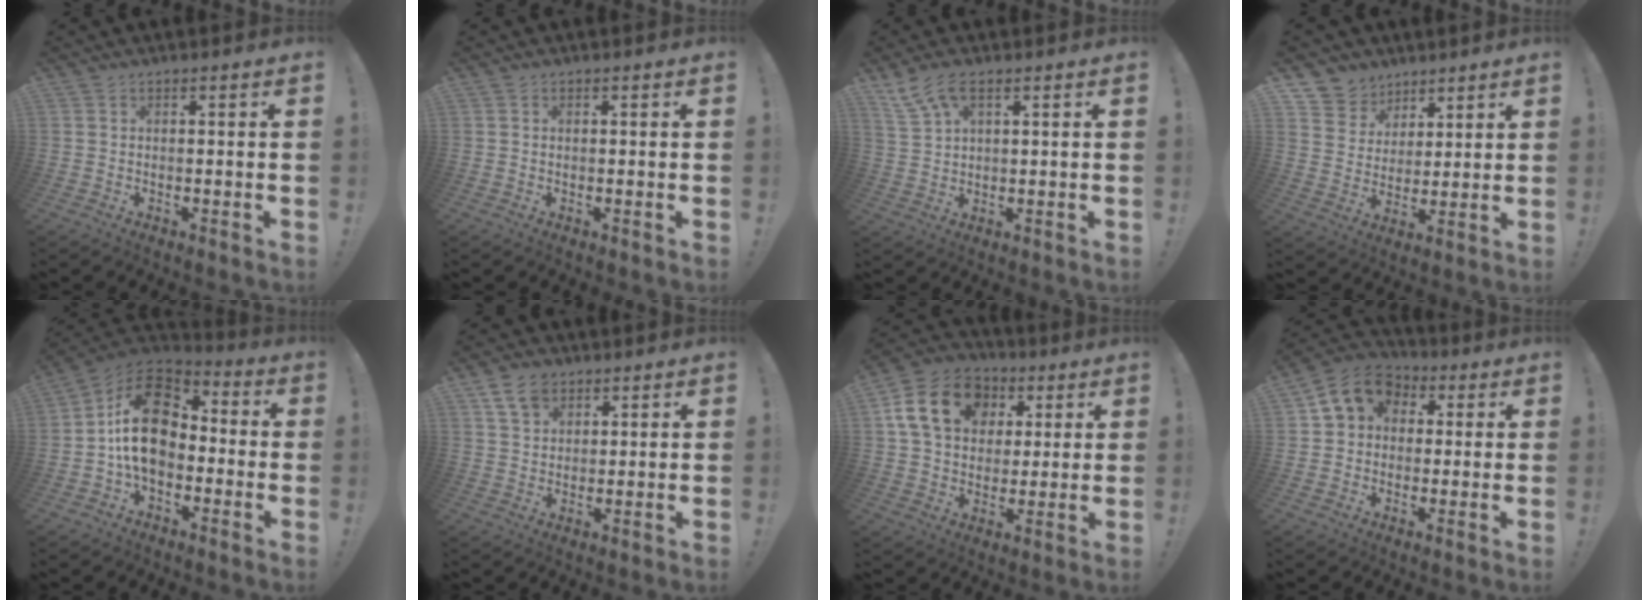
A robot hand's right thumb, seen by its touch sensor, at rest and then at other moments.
{"total": 0.0}
{"total": 7.7, "force": [4.5, 3.5, 5.2], "torque": [-0.102, -0.010, 0.090]}
{"total": 8.5, "force": [5.3, 6.7, 0.7], "torque": [-0.014, -0.044, 0.108]}
{"total": 18.9, "force": [1.0, 12.8, 13.8], "torque": [-0.242, 0.020, 0.023]}
{"total": 7.1, "force": [4.2, 4.9, 2.9], "torque": [-0.047, -0.012, 0.080]}
{"total": 18.3, "force": [5.8, 13.8, 10.5], "torque": [-0.161, -0.001, 0.116]}
{"total": 11.1, "force": [3.4, 9.1, 5.3], "torque": [-0.074, -0.001, 0.070]}